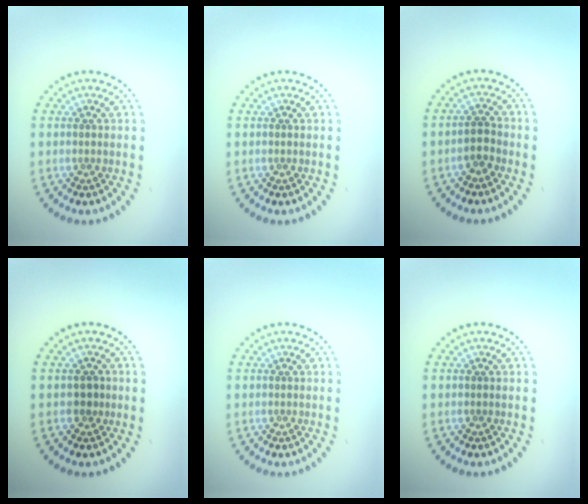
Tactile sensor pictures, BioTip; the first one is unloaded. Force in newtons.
{"total": 0.0}
{"total": 1.7, "press": 1.5, "slide": 0.8}
{"total": 1.1, "press": 1.0, "slide": 0.5}
{"total": 0.0}
{"total": 0.0}